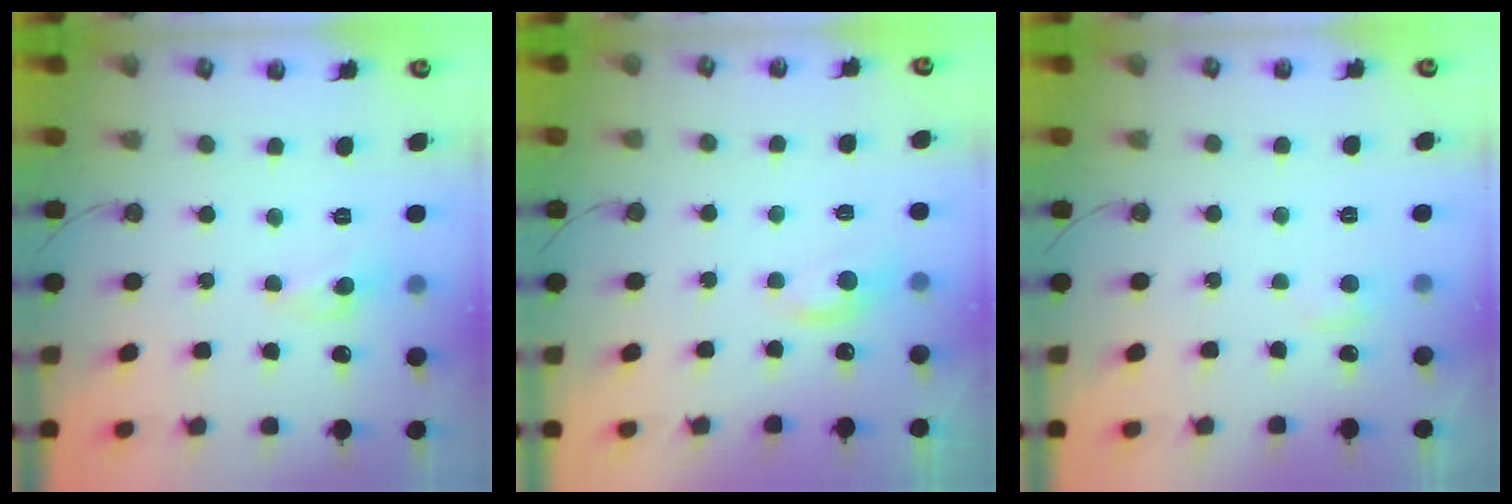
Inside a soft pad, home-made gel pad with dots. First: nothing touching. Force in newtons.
{"total": 1.6, "press": 1.4, "slide": 0.8}
{"total": 1.2, "press": 0.9, "slide": 0.8}